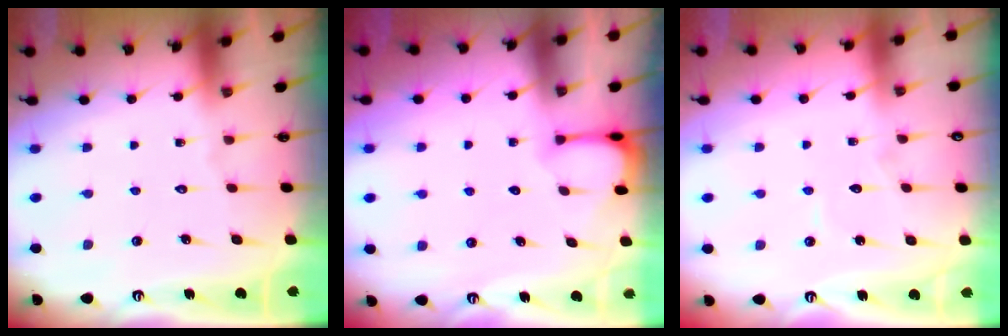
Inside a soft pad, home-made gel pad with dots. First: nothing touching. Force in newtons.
{"total": 2.0, "press": 2.0, "slide": 0.2}
{"total": 3.4, "press": 3.4, "slide": 0.3}